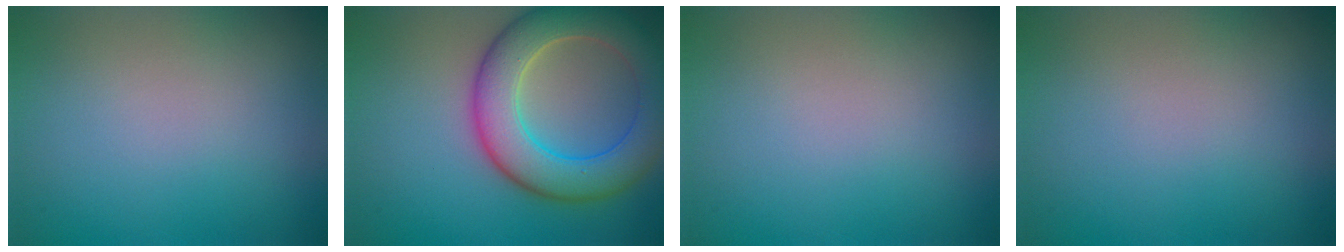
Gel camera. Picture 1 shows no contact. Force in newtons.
{"total": 8.3, "press": 8.3, "slide": 0.5}
{"total": 0.0}
{"total": 0.0}